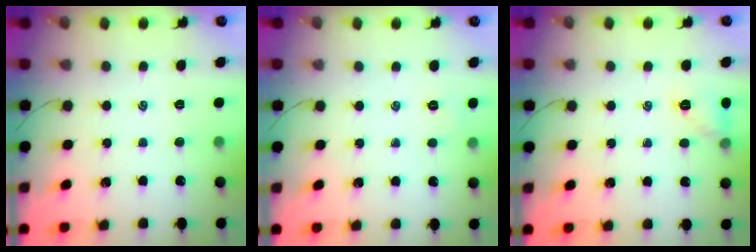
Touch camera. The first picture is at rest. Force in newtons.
{"total": 3.4, "press": 3.3, "slide": 1.1}
{"total": 6.9, "press": 6.8, "slide": 1.0}